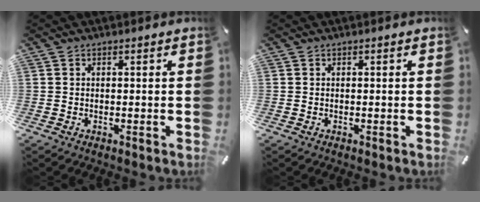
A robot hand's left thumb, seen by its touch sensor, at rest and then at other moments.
{"total": 0.0}